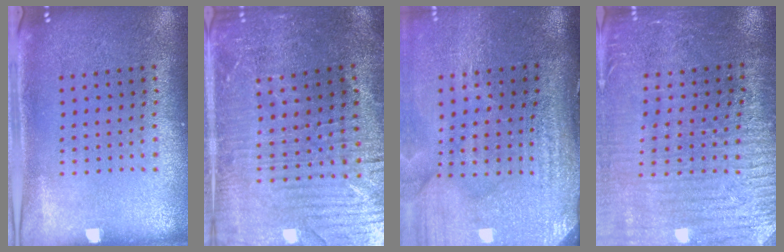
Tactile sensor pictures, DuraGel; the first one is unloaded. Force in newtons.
{"total": 3.2, "press": 3.2, "slide": 0.7}
{"total": 4.6, "press": 3.8, "slide": 2.6}
{"total": 3.1, "press": 3.1, "slide": 0.6}